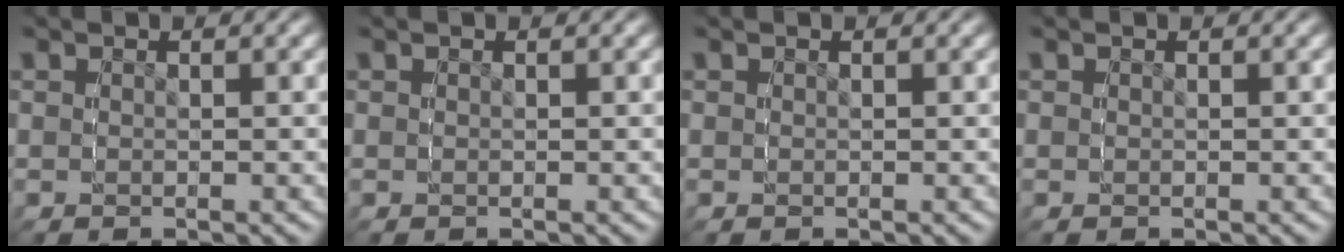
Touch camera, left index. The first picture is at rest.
{"total": 0.0}
{"total": 0.0}
{"total": 0.0}